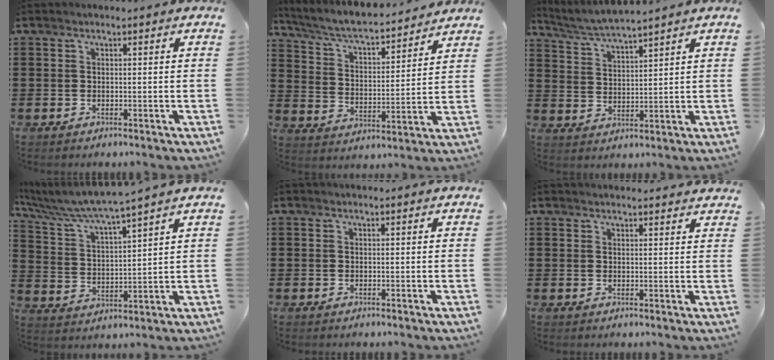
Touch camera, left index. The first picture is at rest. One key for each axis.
{"total": 5.6, "fx": 5.0, "fy": 0.5, "fz": 2.4, "tx": -0.068, "ty": -0.035, "tz": 0.079}
{"total": 3.9, "fx": 3.8, "fy": -0.6, "fz": 0.9, "tx": -0.033, "ty": -0.018, "tz": 0.065}
{"total": 5.7, "fx": 5.1, "fy": -0.7, "fz": 2.5, "tx": -0.073, "ty": -0.037, "tz": 0.082}
{"total": 0.0}
{"total": 1.6, "fx": 1.6, "fy": 0.1, "fz": 0.3, "tx": -0.008, "ty": 0.002, "tz": 0.031}